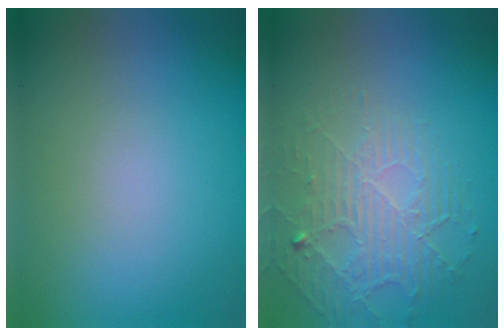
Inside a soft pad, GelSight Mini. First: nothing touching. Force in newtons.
{"total": 2.6, "press": 2.0, "slide": 1.7}